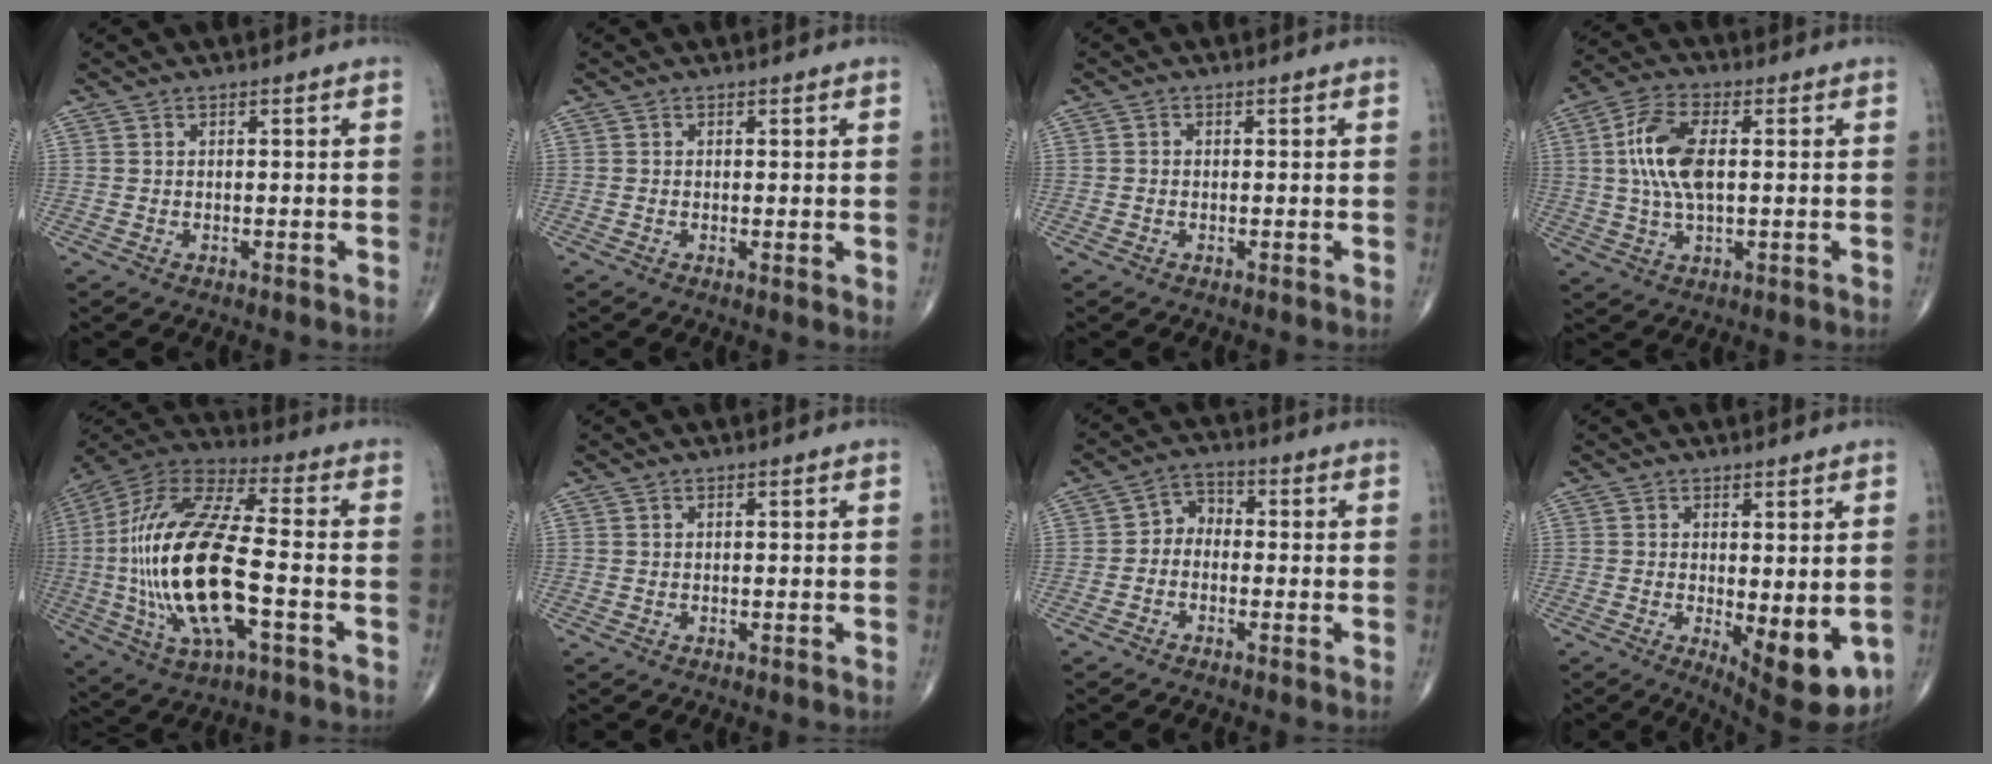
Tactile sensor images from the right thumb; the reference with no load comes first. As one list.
[{"total": 1.2, "force": [0.1, 0.4, 1.2], "torque": [-0.022, -0.006, -0.003]}, {"total": 0.6, "force": [-0.2, 0.5, 0.2], "torque": [-0.002, 0.001, -0.008]}, {"total": 10.8, "force": [1.2, 5.1, 9.5], "torque": [-0.201, 0.010, 0.021]}, {"total": 24.9, "force": [-3.8, 9.0, 22.9], "torque": [-0.498, 0.020, -0.062]}, {"total": 0.0}, {"total": 4.2, "force": [-1.0, 3.3, 2.5], "torque": [-0.023, 0.023, -0.035]}, {"total": 10.5, "force": [-2.2, 4.0, 9.5], "torque": [-0.118, -0.024, -0.018]}]